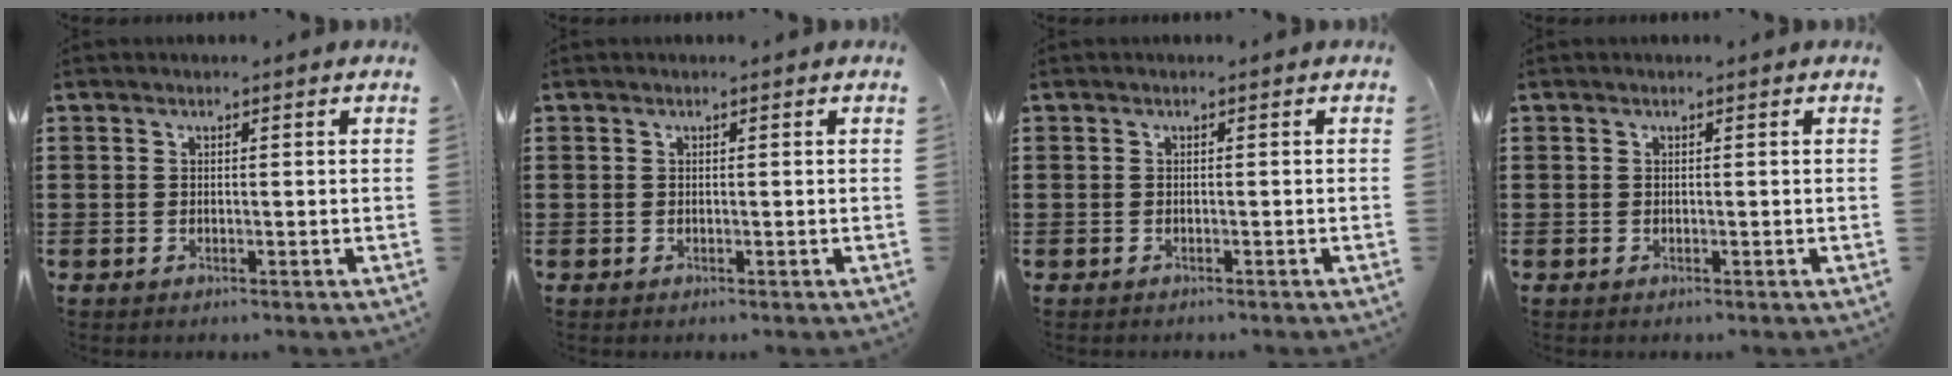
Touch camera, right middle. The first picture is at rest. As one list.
[{"total": 0.0}, {"total": 0.0}, {"total": 0.0}]